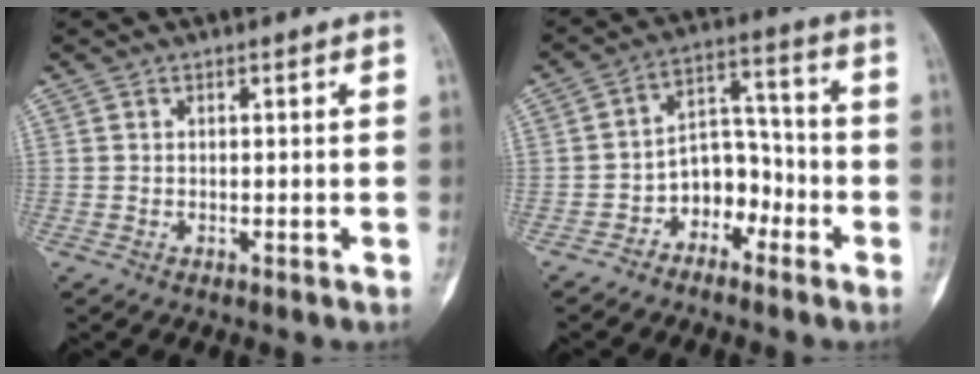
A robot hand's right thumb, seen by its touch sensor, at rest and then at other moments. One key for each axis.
{"total": 8.2, "fx": -4.1, "fy": 5.9, "fz": 3.9, "tx": -0.019, "ty": 0.061, "tz": -0.080}